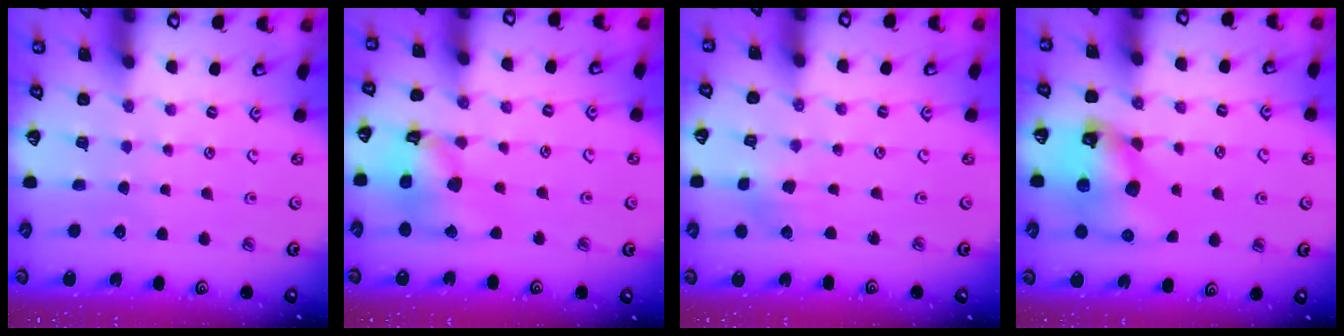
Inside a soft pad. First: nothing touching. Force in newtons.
{"total": 13.2, "press": 13.1, "slide": 1.8}
{"total": 2.3, "press": 2.3, "slide": 0.5}
{"total": 12.5, "press": 12.4, "slide": 1.9}